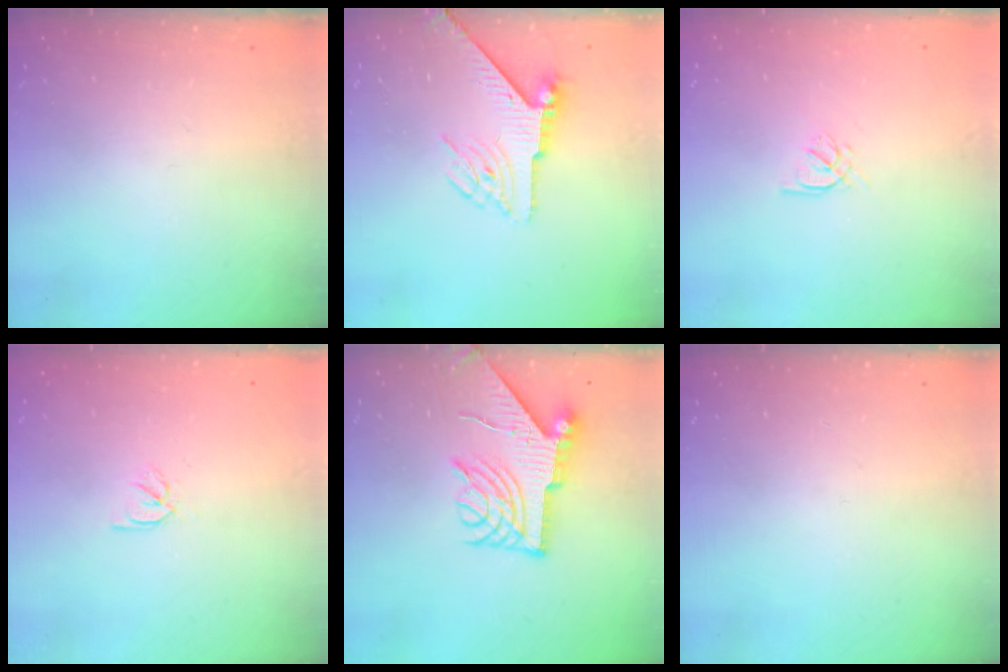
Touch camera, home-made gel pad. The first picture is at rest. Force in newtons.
{"total": 5.9, "press": 5.8, "slide": 1.0}
{"total": 2.1, "press": 2.0, "slide": 0.5}
{"total": 2.4, "press": 2.3, "slide": 0.7}
{"total": 9.5, "press": 9.4, "slide": 0.9}
{"total": 0.0}